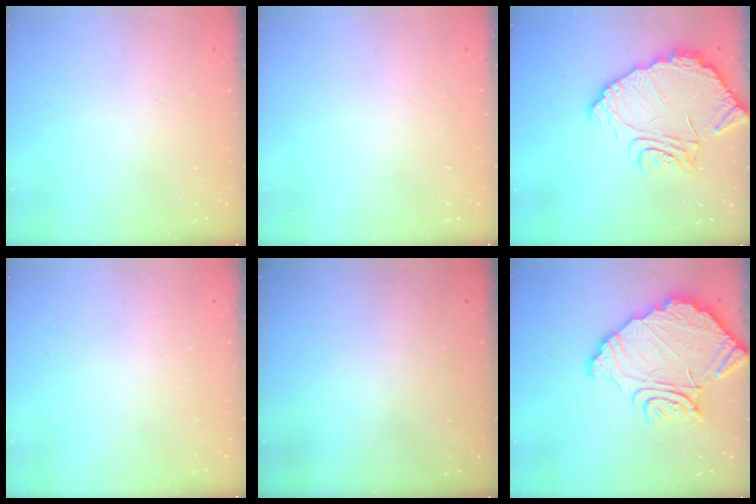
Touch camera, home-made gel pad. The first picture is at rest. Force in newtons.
{"total": 0.0}
{"total": 15.3, "press": 15.3, "slide": 1.4}
{"total": 0.0}
{"total": 2.9, "press": 2.9, "slide": 0.3}
{"total": 17.2, "press": 17.1, "slide": 1.9}